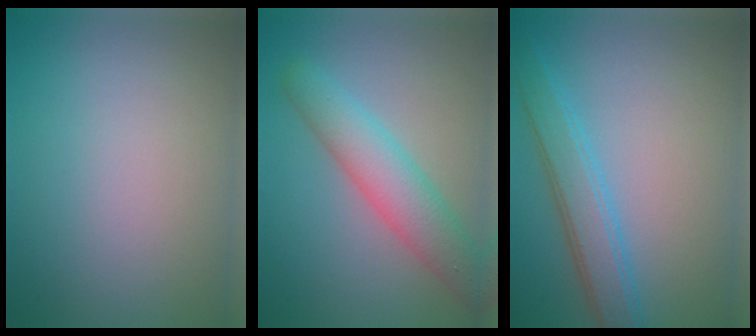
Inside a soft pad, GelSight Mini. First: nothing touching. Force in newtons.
{"total": 5.2, "press": 5.2, "slide": 0.2}
{"total": 4.0, "press": 4.0, "slide": 0.1}